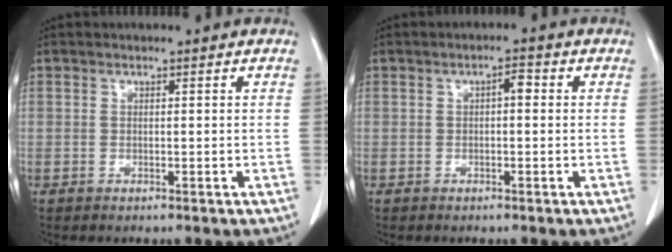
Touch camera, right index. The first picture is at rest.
{"total": 1.9, "force": [0.2, 0.7, 1.7], "torque": [-0.025, 0.008, 0.002]}